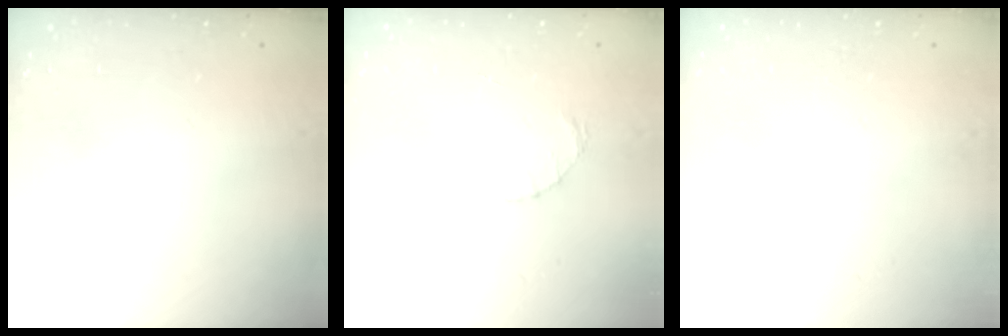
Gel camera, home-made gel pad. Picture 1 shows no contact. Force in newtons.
{"total": 1.4, "press": 1.4, "slide": 0.2}
{"total": 0.0}